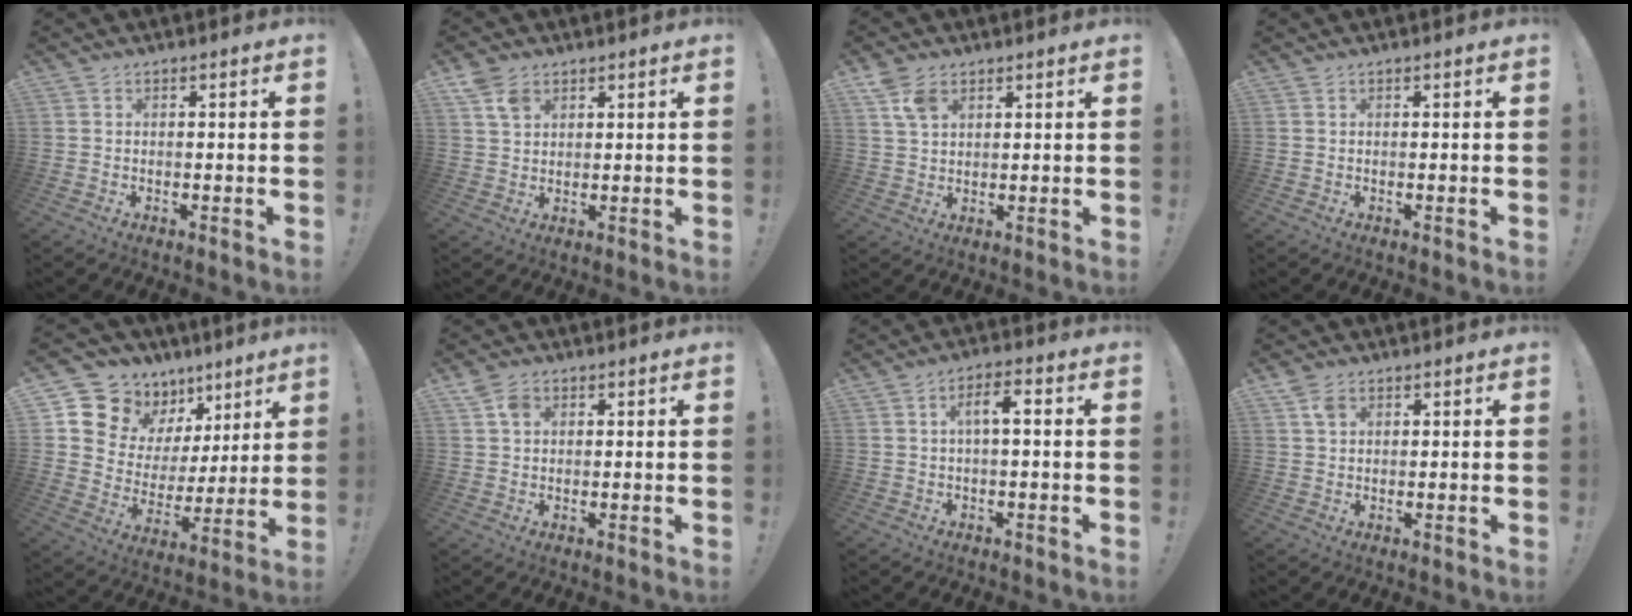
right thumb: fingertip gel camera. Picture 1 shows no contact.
{"total": 5.5, "force": [3.1, 3.6, 2.7], "torque": [-0.045, -0.008, 0.060]}
{"total": 6.3, "force": [3.5, 3.8, 3.6], "torque": [-0.061, -0.009, 0.067]}
{"total": 0.0}
{"total": 12.8, "force": [9.6, 8.2, 2.3], "torque": [-0.053, -0.076, 0.191]}
{"total": 4.2, "force": [1.9, 3.0, 2.3], "torque": [-0.040, 0.003, 0.036]}
{"total": 5.2, "force": [0.0, 1.4, 5.0], "torque": [-0.095, 0.014, -0.004]}
{"total": 3.9, "force": [2.0, 2.6, 2.2], "torque": [-0.039, 0.001, 0.038]}